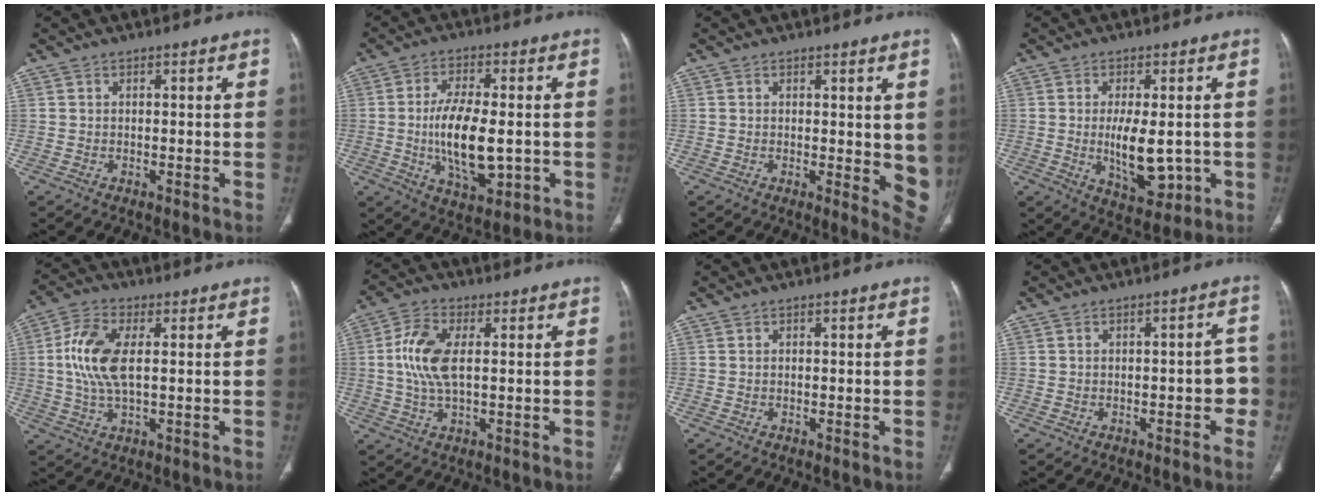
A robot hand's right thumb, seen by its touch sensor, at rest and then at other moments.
{"total": 12.5, "force": [-1.4, 5.7, 11.0], "torque": [-0.190, -0.006, -0.018]}
{"total": 7.3, "force": [0.6, 2.9, 6.6], "torque": [-0.062, -0.018, 0.007]}
{"total": 10.1, "force": [-1.1, 4.7, 8.8], "torque": [-0.126, -0.014, -0.004]}
{"total": 10.0, "force": [1.2, 4.7, 8.8], "torque": [-0.196, 0.005, 0.020]}
{"total": 8.8, "force": [0.9, 4.3, 7.7], "torque": [-0.171, 0.005, 0.017]}
{"total": 0.0}
{"total": 4.5, "force": [-1.6, 2.5, 3.4], "torque": [-0.013, 0.026, -0.022]}